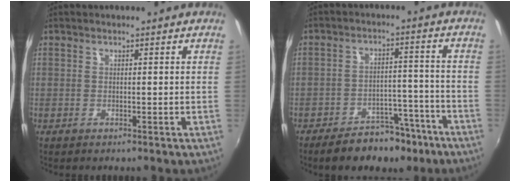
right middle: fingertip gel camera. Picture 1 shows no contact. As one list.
[{"total": 11.5, "force": [-8.7, 5.5, 5.1], "torque": [-0.100, 0.019, -0.110]}]